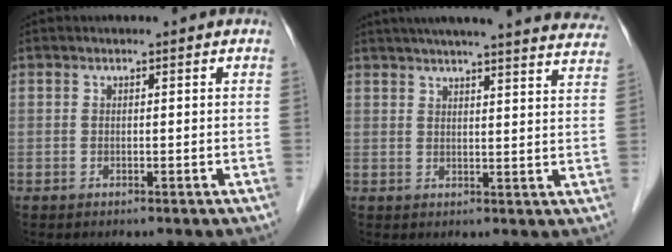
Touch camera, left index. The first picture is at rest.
{"total": 27.1, "force": [24.8, 2.3, 10.7], "torque": [-0.160, -0.031, 0.291]}